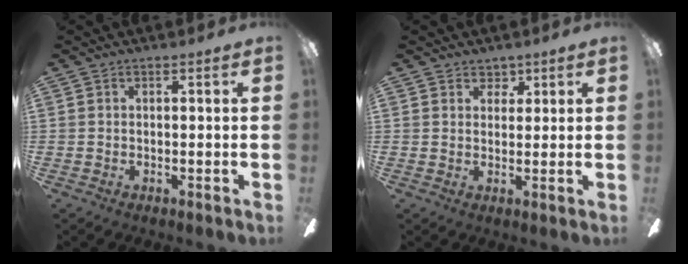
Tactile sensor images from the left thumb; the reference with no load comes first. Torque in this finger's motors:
{"motor_torque": [0.22, -0.09, -0.27, -0.14, -0.02]}